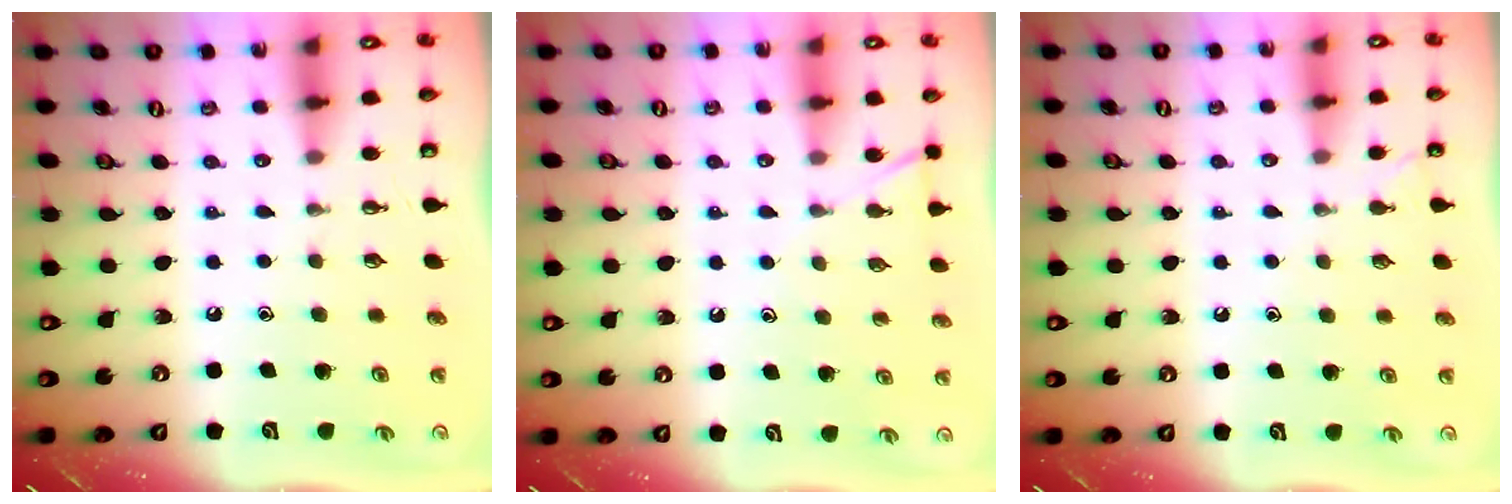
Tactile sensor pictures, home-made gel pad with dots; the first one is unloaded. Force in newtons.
{"total": 6.4, "press": 6.4, "slide": 0.3}
{"total": 2.9, "press": 2.9, "slide": 0.3}